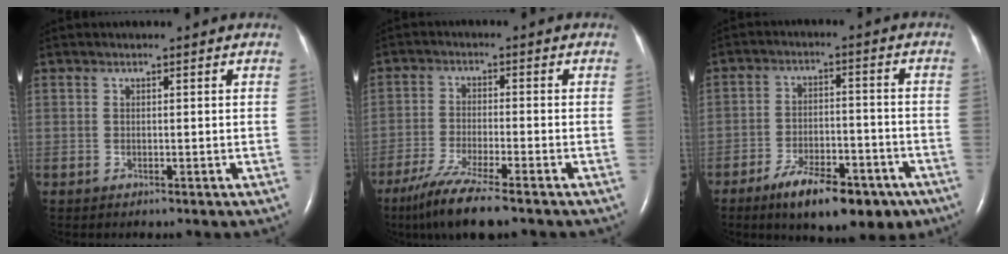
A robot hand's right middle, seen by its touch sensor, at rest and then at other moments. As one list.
[{"total": 8.6, "force": [-6.5, 0.0, 5.7], "torque": [-0.106, -0.027, -0.115]}, {"total": 12.4, "force": [-8.1, 4.6, 8.2], "torque": [-0.122, 0.000, -0.121]}]